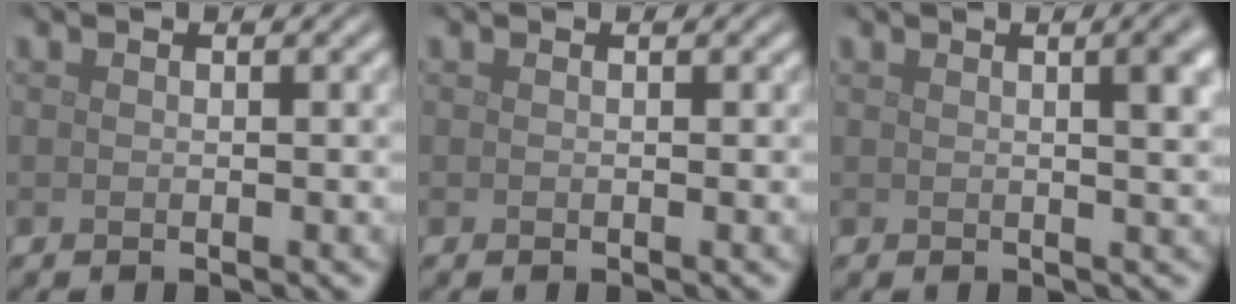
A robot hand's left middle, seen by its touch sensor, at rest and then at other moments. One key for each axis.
{"total": 0.0}
{"total": 4.9, "fx": 1.4, "fy": 1.9, "fz": 4.3, "tx": -0.026, "ty": 0.018, "tz": 0.012}